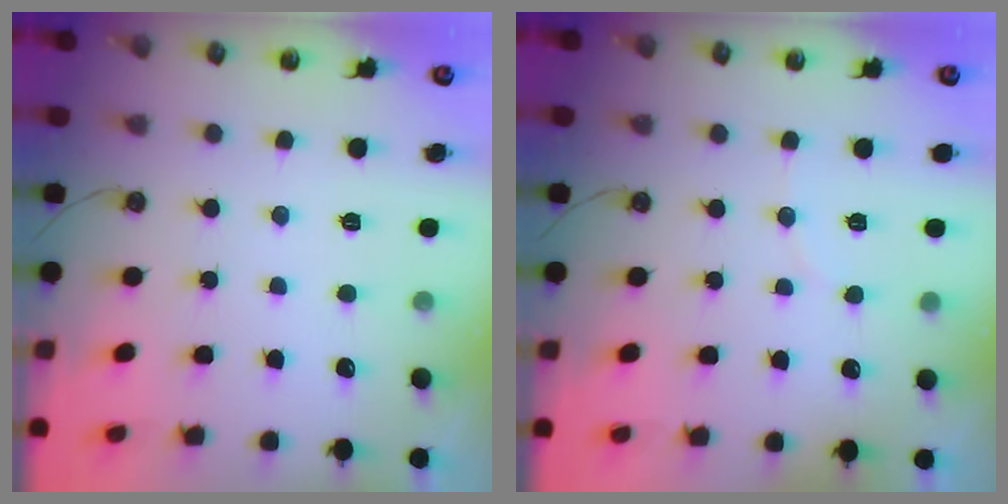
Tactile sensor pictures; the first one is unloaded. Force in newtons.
{"total": 2.4, "press": 2.3, "slide": 0.7}